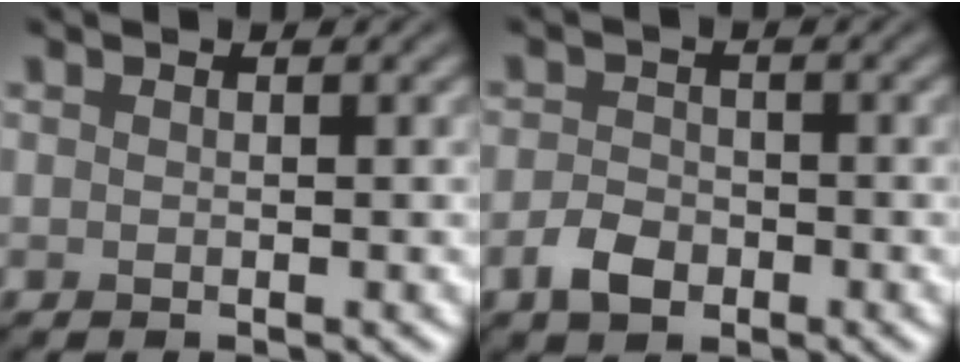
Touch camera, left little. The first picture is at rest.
{"total": 2.7, "force": [-1.3, 1.9, 1.4], "torque": [-0.025, 0.001, -0.030]}